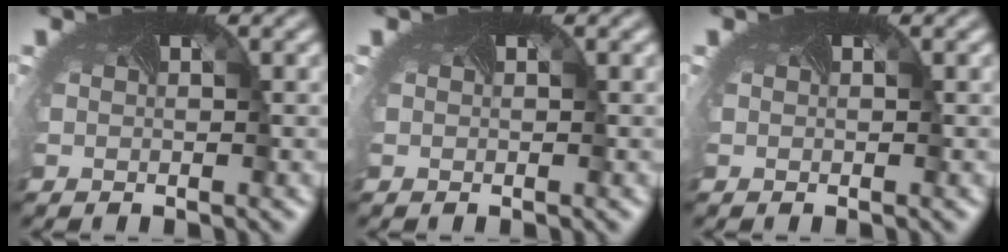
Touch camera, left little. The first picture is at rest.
{"total": 0.0}
{"total": 0.0}